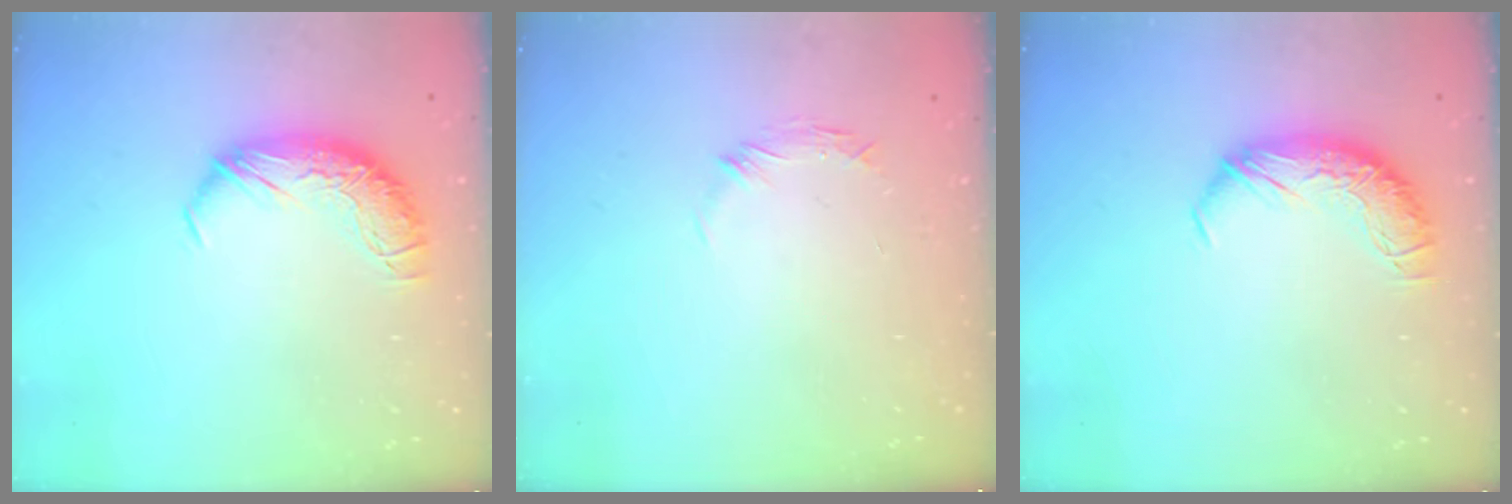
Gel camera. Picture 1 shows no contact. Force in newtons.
{"total": 5.9, "press": 5.8, "slide": 1.0}
{"total": 0.0}